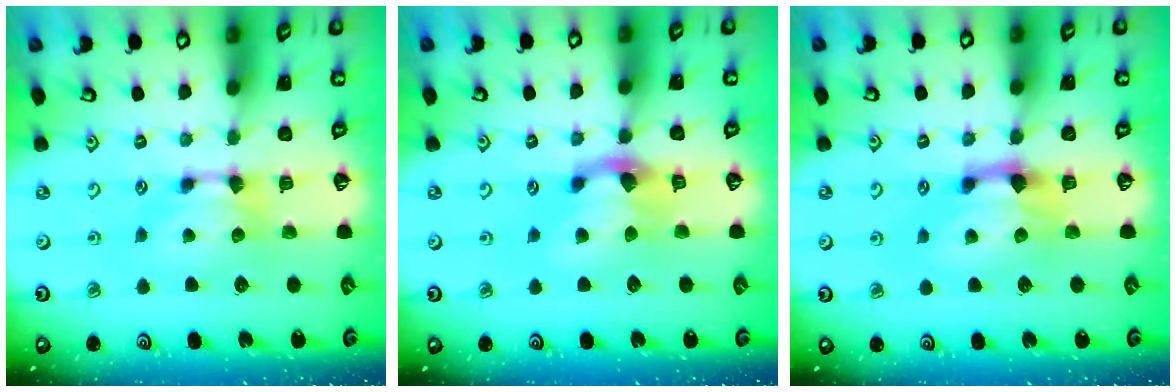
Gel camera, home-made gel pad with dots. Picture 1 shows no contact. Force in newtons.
{"total": 2.9, "press": 2.2, "slide": 1.9}
{"total": 2.5, "press": 2.0, "slide": 1.5}